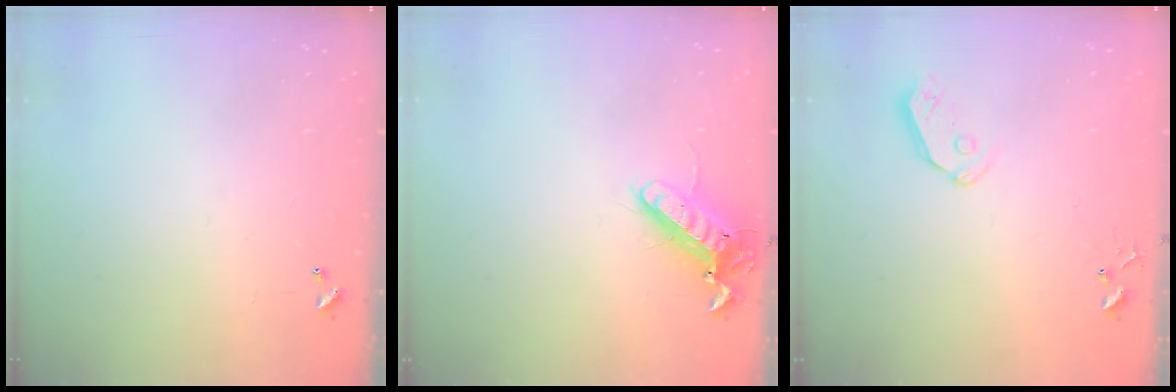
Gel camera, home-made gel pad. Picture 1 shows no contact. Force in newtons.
{"total": 12.3, "press": 12.1, "slide": 2.3}
{"total": 7.3, "press": 7.2, "slide": 0.8}